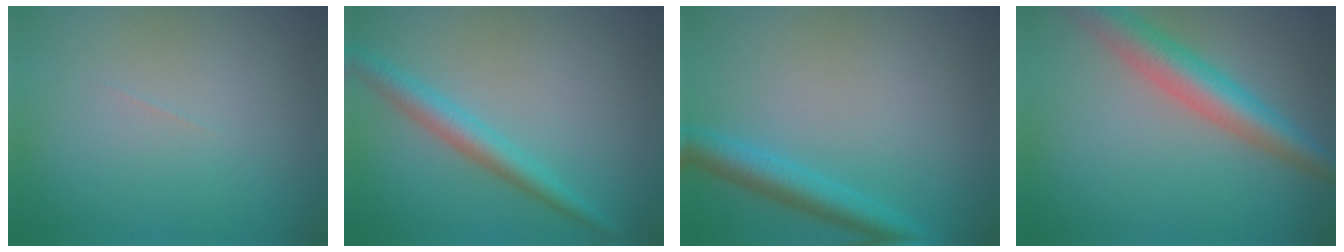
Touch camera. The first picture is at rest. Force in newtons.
{"total": 2.9, "press": 2.9, "slide": 0.1}
{"total": 3.5, "press": 3.5, "slide": 0.2}
{"total": 5.3, "press": 5.3, "slide": 0.2}